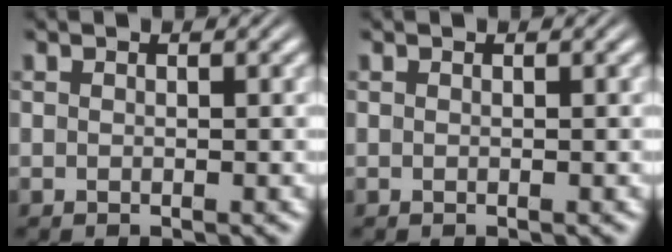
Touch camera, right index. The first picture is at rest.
{"total": 0.0}